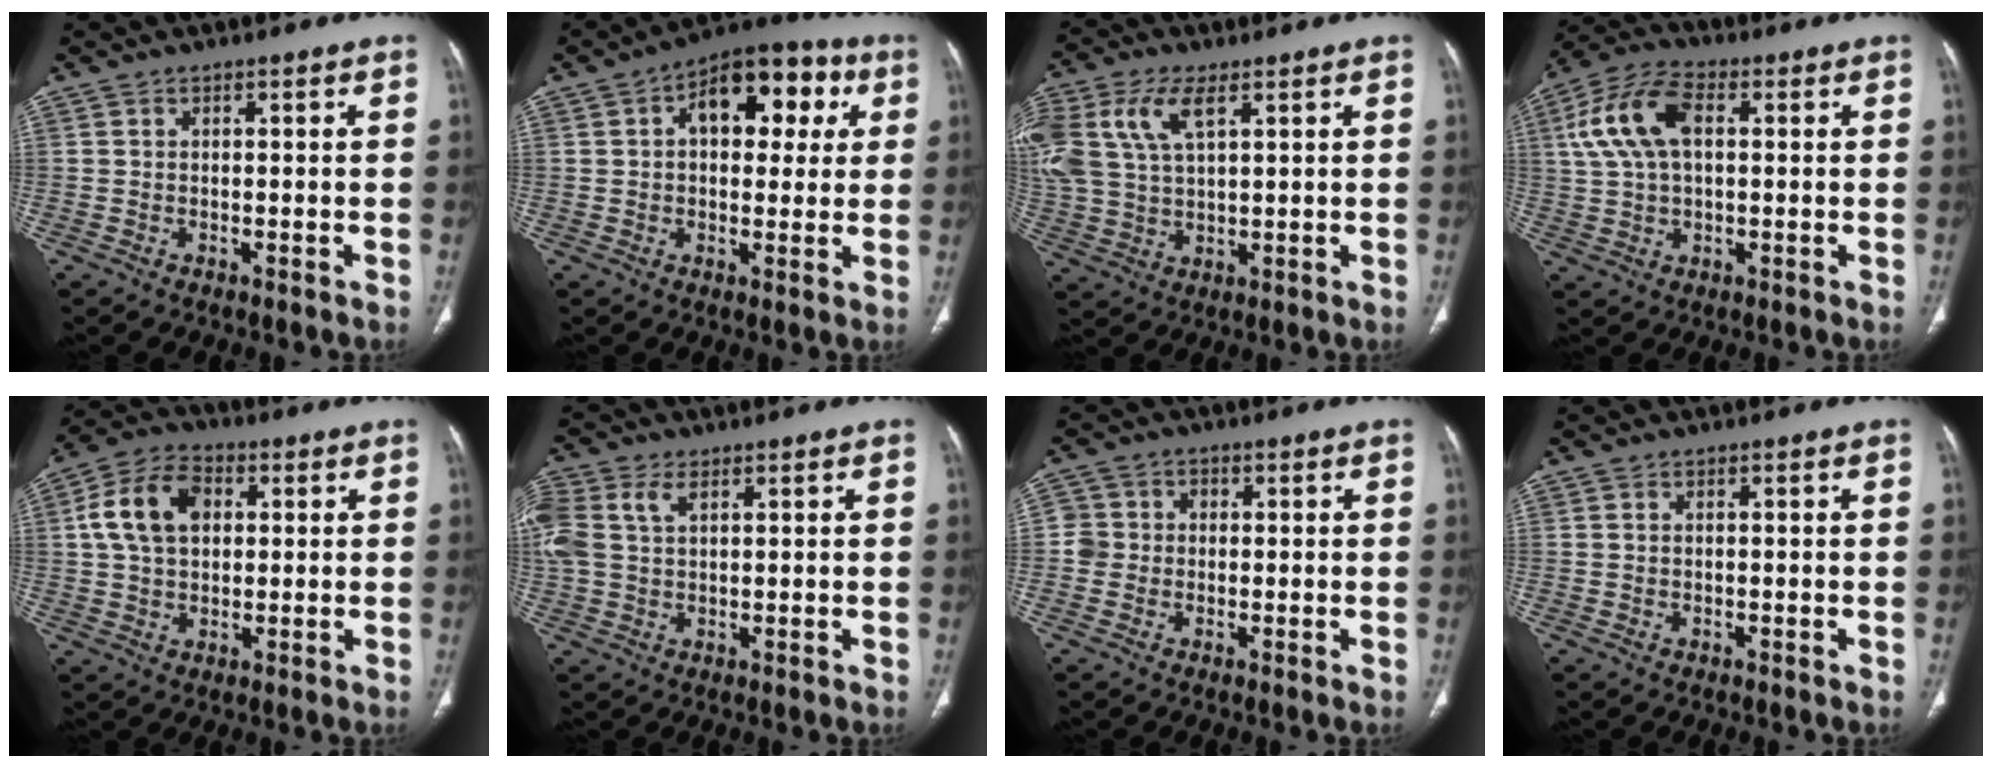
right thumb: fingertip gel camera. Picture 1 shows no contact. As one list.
[{"total": 14.6, "force": [4.2, 8.5, 11.1], "torque": [-0.112, 0.021, 0.055]}, {"total": 13.9, "force": [5.5, 7.3, 10.4], "torque": [-0.253, 0.001, 0.110]}, {"total": 11.8, "force": [2.5, 6.6, 9.5], "torque": [-0.199, 0.024, 0.046]}, {"total": 11.6, "force": [2.3, 7.8, 8.3], "torque": [-0.147, 0.017, 0.036]}, {"total": 11.6, "force": [4.0, 7.8, 7.5], "torque": [-0.211, 0.017, 0.080]}, {"total": 3.9, "force": [-0.4, 3.8, 0.8], "torque": [0.008, 0.010, -0.015]}, {"total": 0.0}]